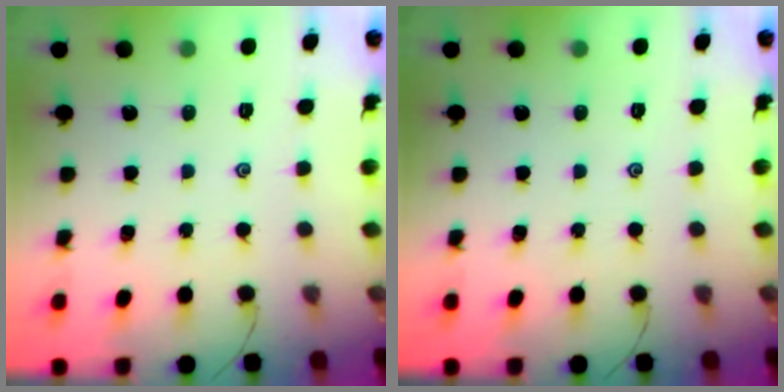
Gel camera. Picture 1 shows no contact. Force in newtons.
{"total": 0.0}